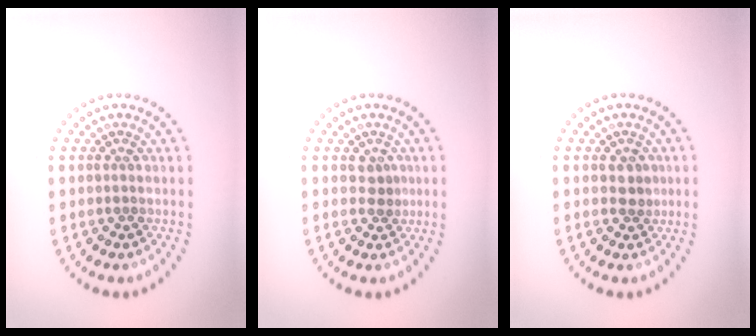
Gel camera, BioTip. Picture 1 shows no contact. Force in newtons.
{"total": 1.1, "press": 1.0, "slide": 0.5}
{"total": 1.4, "press": 1.3, "slide": 0.5}